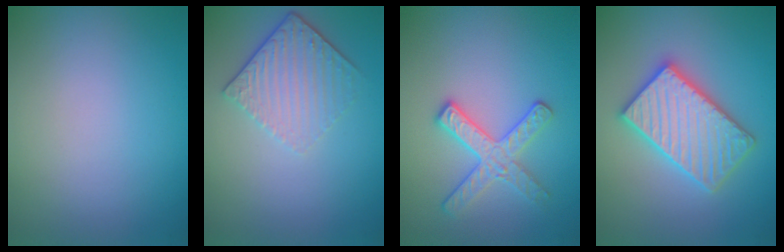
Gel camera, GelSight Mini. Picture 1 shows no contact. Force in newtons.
{"total": 4.3, "press": 3.0, "slide": 3.1}
{"total": 2.8, "press": 2.7, "slide": 0.6}
{"total": 5.5, "press": 5.5, "slide": 0.9}